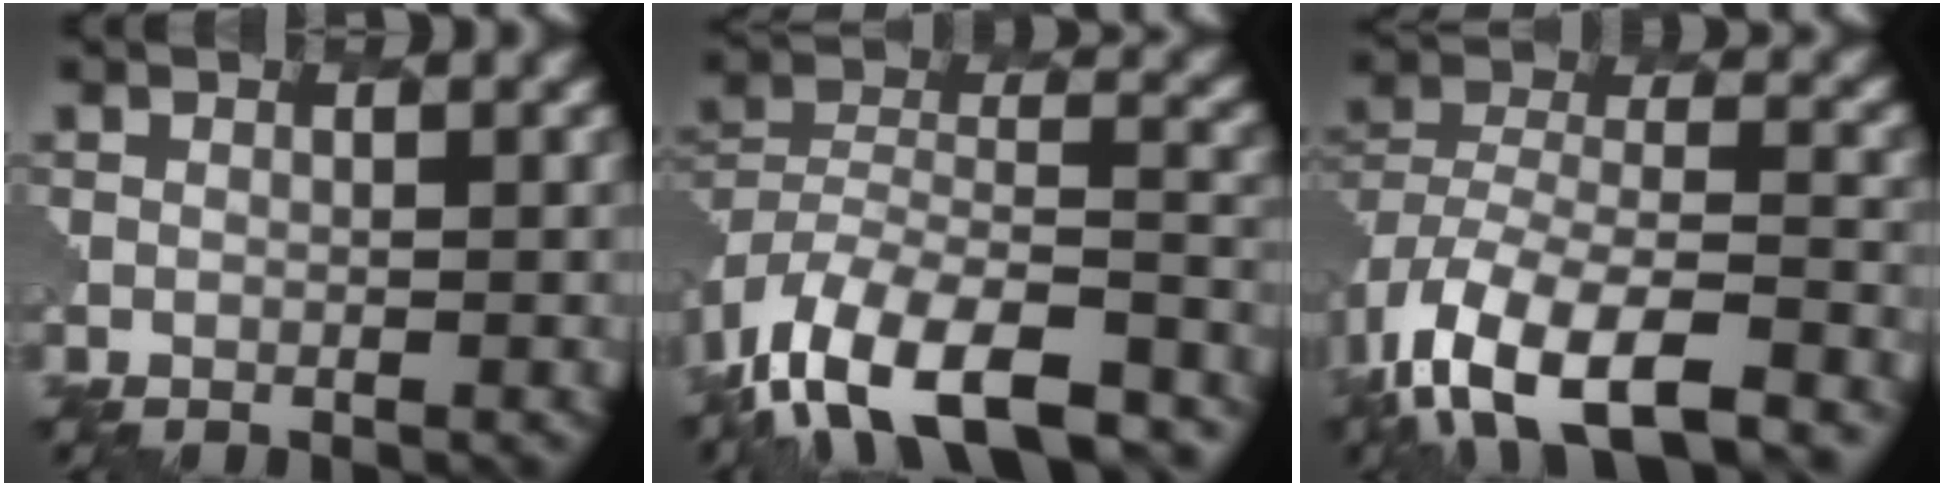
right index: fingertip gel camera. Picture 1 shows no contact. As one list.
[{"total": 18.2, "force": [-14.9, 7.4, 7.3], "torque": [-0.138, -0.017, -0.209]}, {"total": 13.3, "force": [-8.6, 6.0, 8.2], "torque": [-0.175, -0.014, -0.130]}]